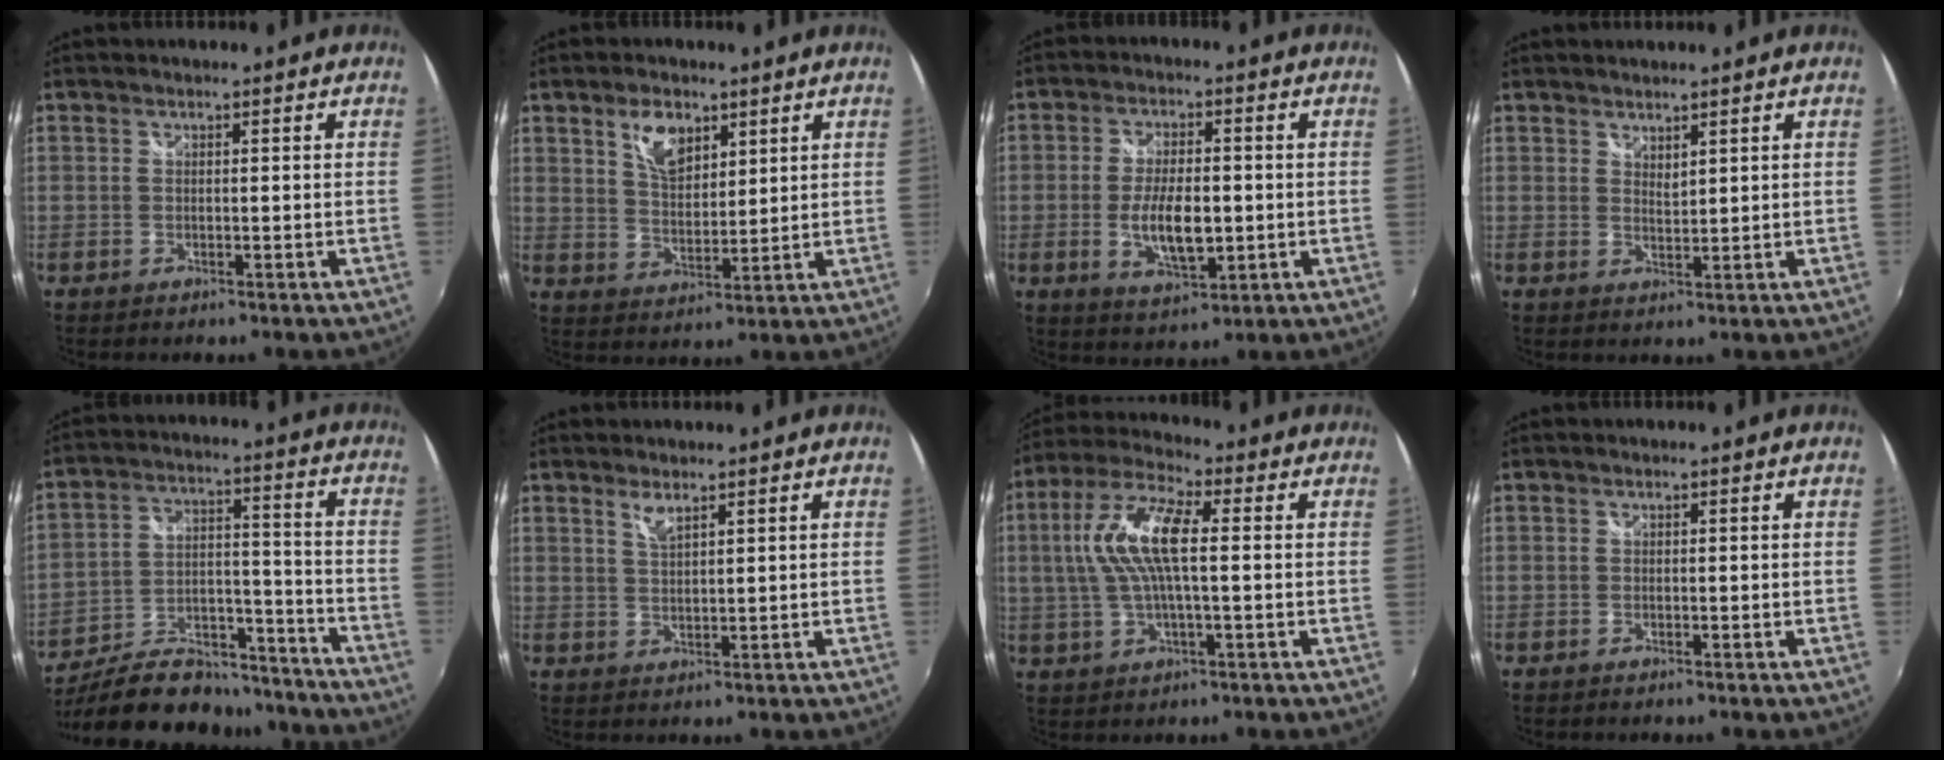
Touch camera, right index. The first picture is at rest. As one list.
[{"total": 7.2, "force": [4.0, 3.8, 4.6], "torque": [-0.078, 0.008, 0.074]}, {"total": 9.2, "force": [-1.4, 3.9, 8.2], "torque": [-0.156, -0.008, -0.020]}, {"total": 1.9, "force": [1.7, 0.6, 0.7], "torque": [-0.010, 0.000, 0.029]}, {"total": 23.7, "force": [-19.3, 9.8, 9.6], "torque": [-0.184, 0.032, -0.271]}, {"total": 2.5, "force": [1.8, 0.5, 1.7], "torque": [-0.030, -0.001, 0.030]}, {"total": 11.9, "force": [1.3, 3.6, 11.3], "torque": [-0.224, 0.013, 0.022]}, {"total": 0.0}]